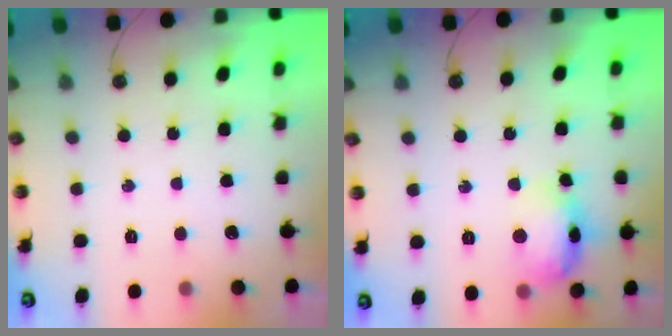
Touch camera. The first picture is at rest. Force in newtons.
{"total": 13.9, "press": 13.9, "slide": 1.1}